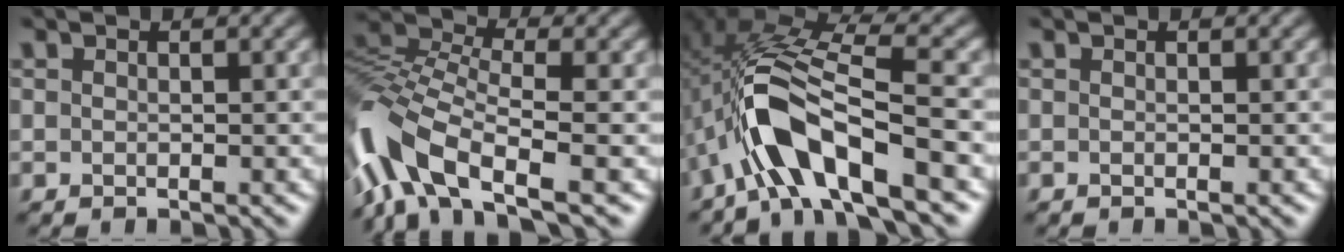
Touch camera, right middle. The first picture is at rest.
{"total": 9.6, "force": [-4.6, 4.3, 7.2], "torque": [-0.154, 0.006, -0.105]}
{"total": 9.4, "force": [-3.7, 3.2, 8.0], "torque": [-0.158, 0.014, -0.075]}
{"total": 0.0}